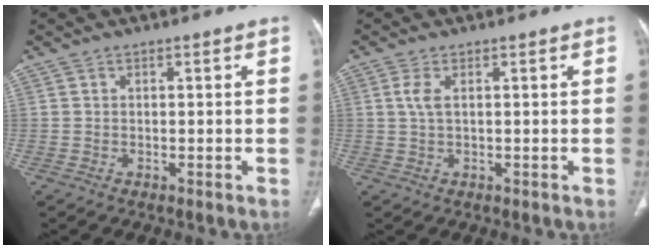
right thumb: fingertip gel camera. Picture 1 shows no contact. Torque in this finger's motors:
{"motor_torque": [0.67, 0.07, 0.14, -0.80, 0.10]}